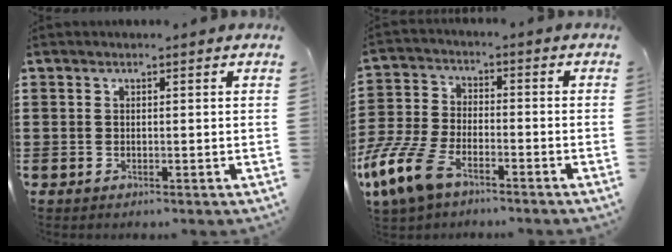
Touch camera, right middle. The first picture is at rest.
{"total": 10.0, "force": [-6.7, 4.1, 6.1], "torque": [-0.152, 0.006, -0.134]}